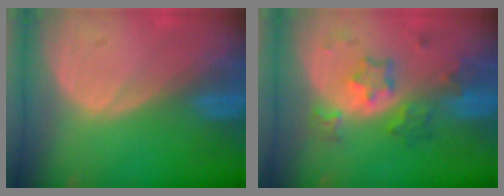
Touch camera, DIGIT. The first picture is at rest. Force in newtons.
{"total": 6.1, "press": 5.8, "slide": 1.7}